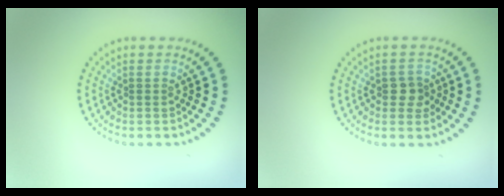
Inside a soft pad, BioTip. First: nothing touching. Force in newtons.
{"total": 1.7, "press": 1.7, "slide": 0.4}